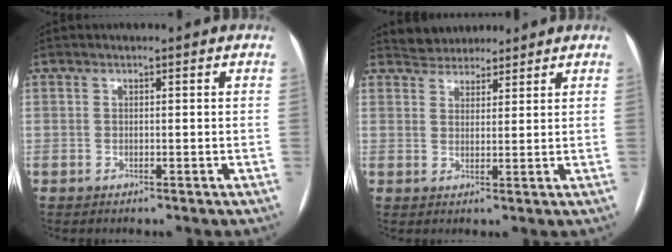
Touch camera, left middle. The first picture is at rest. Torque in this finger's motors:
{"motor_torque": [0.03, -0.07, -0.05, -0.02]}